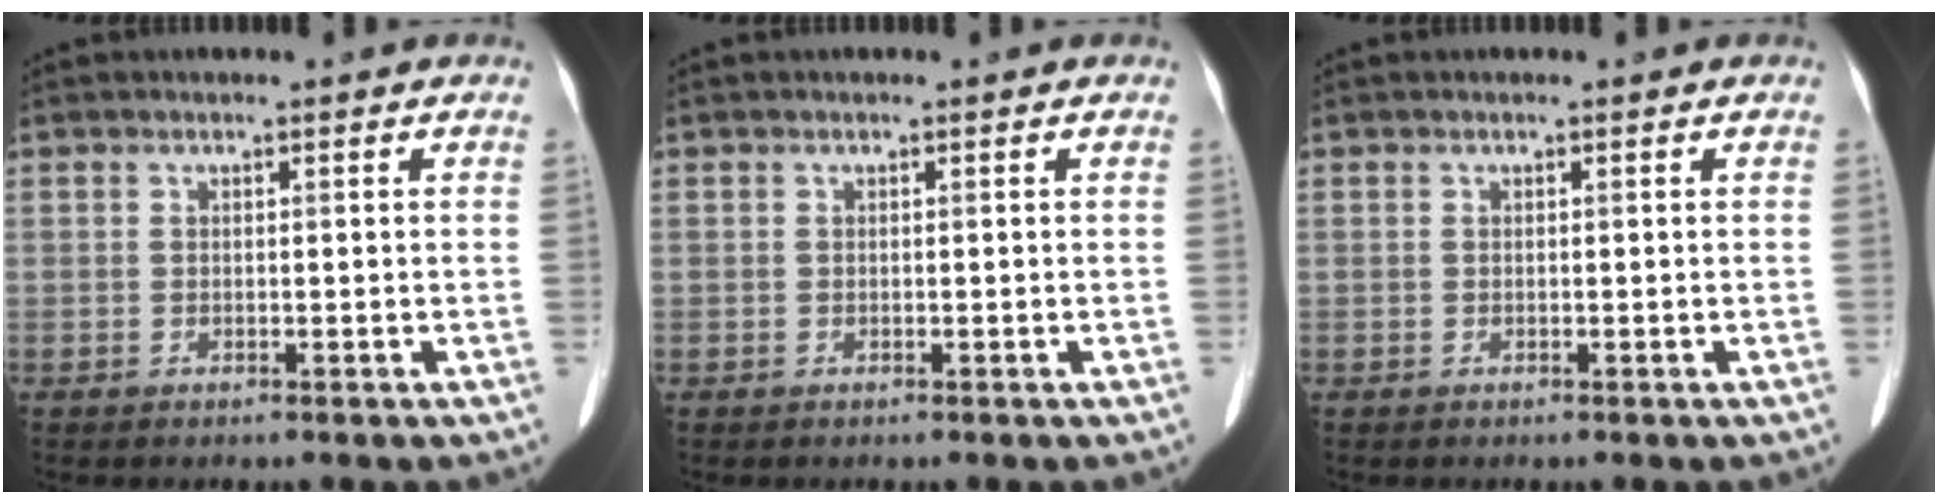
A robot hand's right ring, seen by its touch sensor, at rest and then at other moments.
{"total": 0.0}
{"total": 0.0}